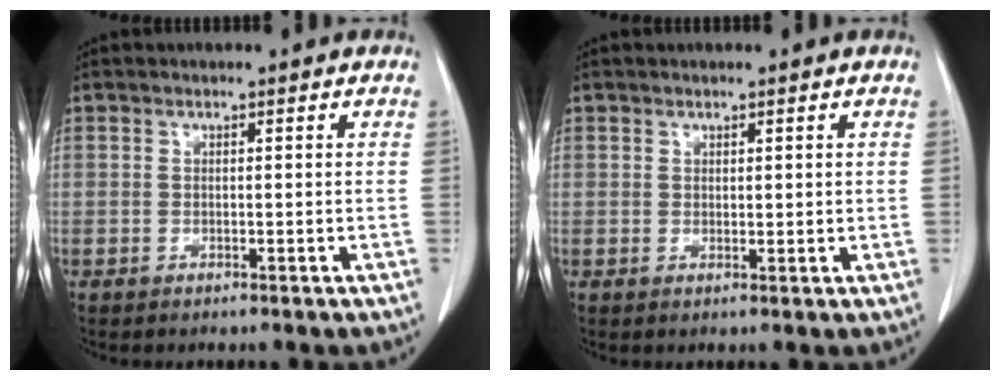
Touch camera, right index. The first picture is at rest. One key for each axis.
{"total": 0.8, "fx": 0.5, "fy": 0.6, "fz": 0.4, "tx": 0.003, "ty": -0.004, "tz": 0.007}